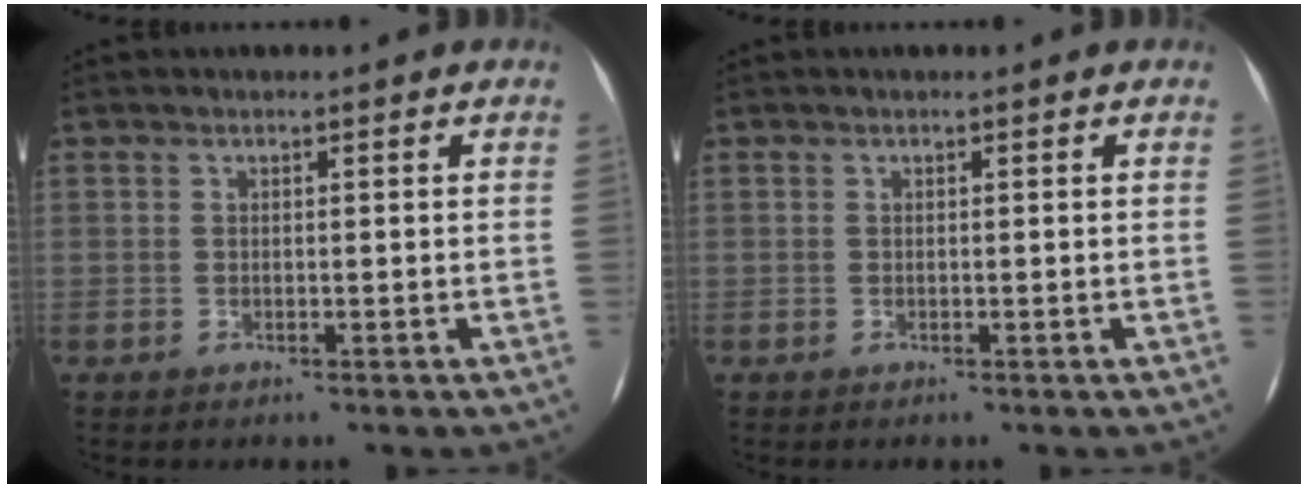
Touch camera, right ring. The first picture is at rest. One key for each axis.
{"total": 0.0}